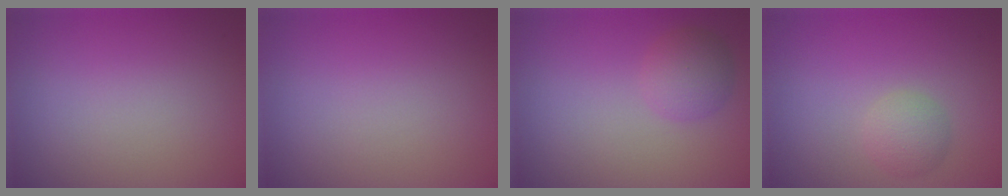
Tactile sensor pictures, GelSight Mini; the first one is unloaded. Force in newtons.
{"total": 0.0}
{"total": 2.5, "press": 2.5, "slide": 0.2}
{"total": 2.1, "press": 2.1, "slide": 0.1}